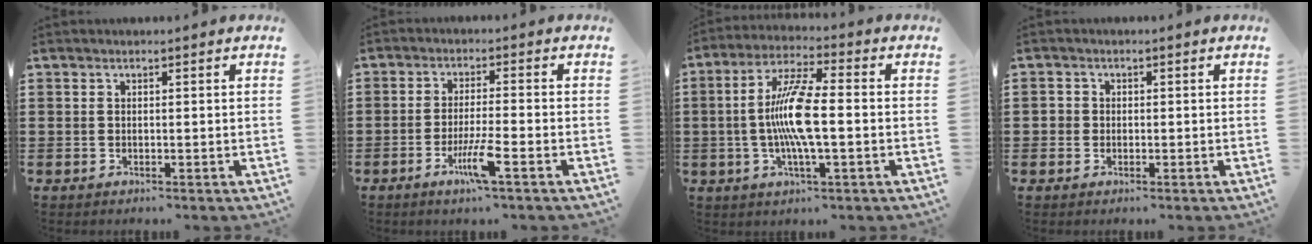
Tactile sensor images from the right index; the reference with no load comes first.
{"total": 5.7, "force": [-2.8, 0.1, 4.9], "torque": [-0.100, -0.015, -0.053]}
{"total": 9.5, "force": [-1.0, 1.8, 9.3], "torque": [-0.196, -0.010, -0.028]}
{"total": 1.2, "force": [-0.2, 1.1, 0.3], "torque": [-0.010, 0.006, -0.005]}